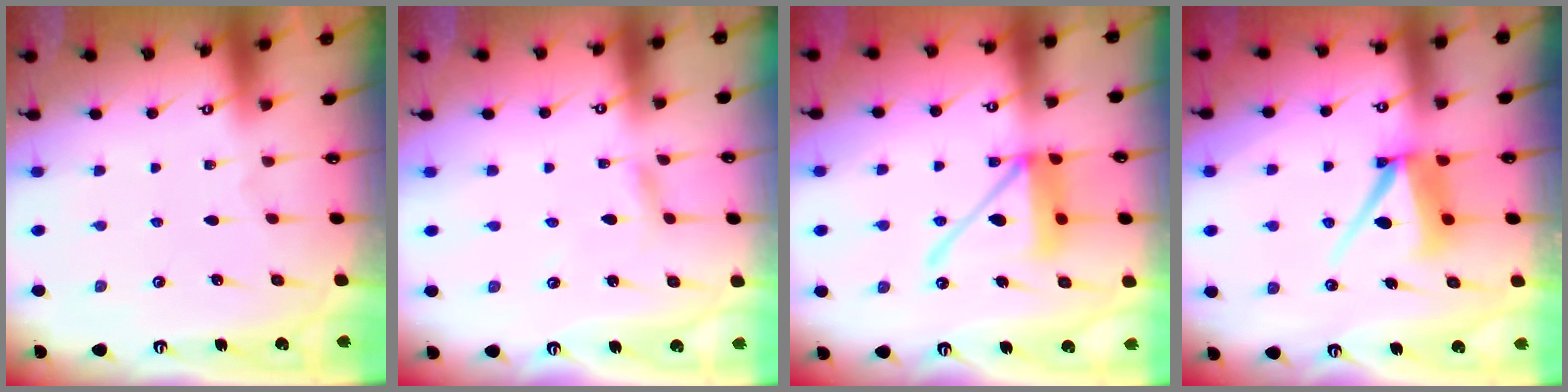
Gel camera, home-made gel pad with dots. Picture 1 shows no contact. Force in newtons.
{"total": 3.0, "press": 3.0, "slide": 0.3}
{"total": 13.2, "press": 13.1, "slide": 1.9}
{"total": 8.5, "press": 8.4, "slide": 1.0}